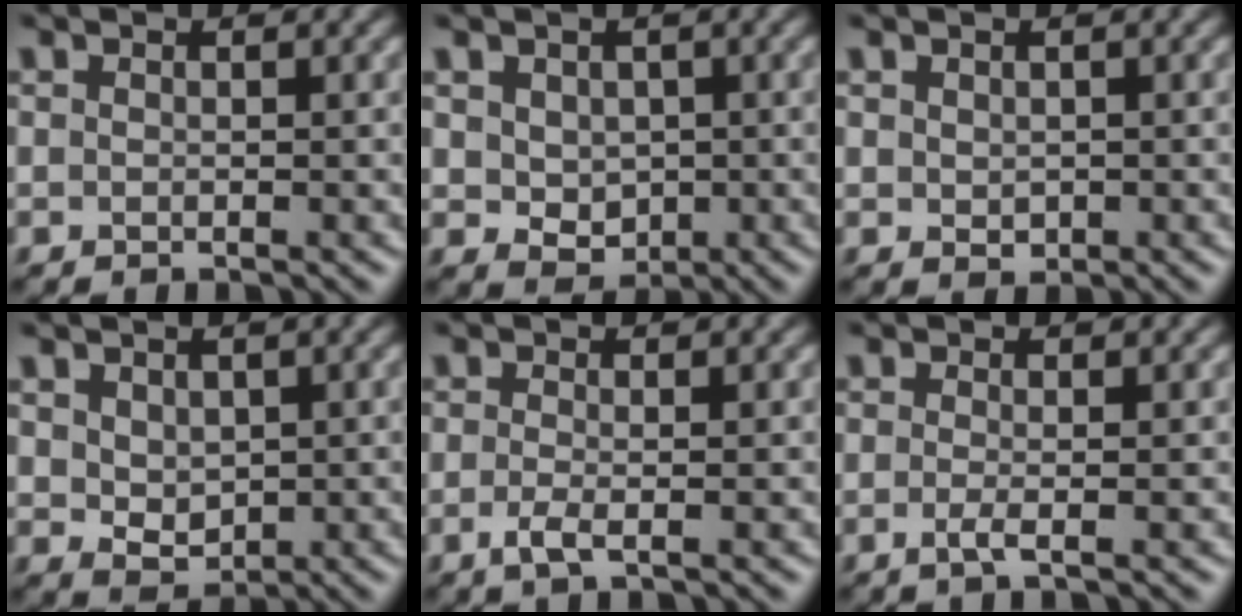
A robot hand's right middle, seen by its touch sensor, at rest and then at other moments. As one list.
[{"total": 2.7, "force": [0.2, 2.2, 1.6], "torque": [-0.030, -0.008, 0.008]}, {"total": 0.9, "force": [0.1, 0.8, 0.5], "torque": [-0.008, -0.004, 0.008]}, {"total": 2.2, "force": [0.5, 1.6, 1.3], "torque": [-0.027, -0.005, 0.015]}, {"total": 1.6, "force": [-0.6, 0.4, 1.4], "torque": [-0.032, -0.007, -0.015]}, {"total": 1.5, "force": [-0.3, 0.4, 1.4], "torque": [-0.025, -0.007, -0.008]}]